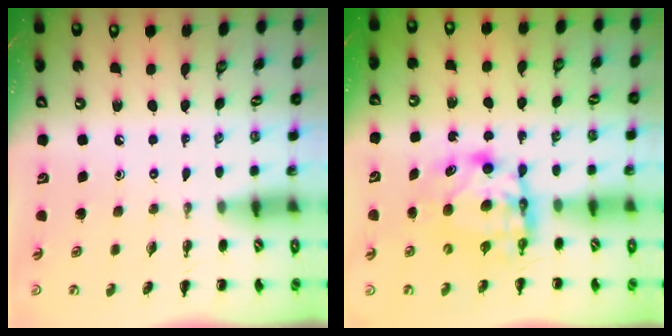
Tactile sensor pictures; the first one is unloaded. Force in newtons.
{"total": 6.4, "press": 6.4, "slide": 0.7}